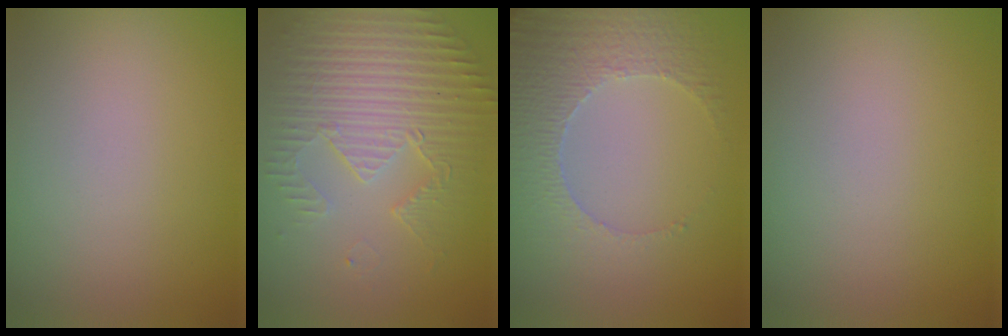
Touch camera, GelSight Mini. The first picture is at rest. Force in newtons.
{"total": 4.0, "press": 3.6, "slide": 1.7}
{"total": 4.7, "press": 3.6, "slide": 3.0}
{"total": 0.0}